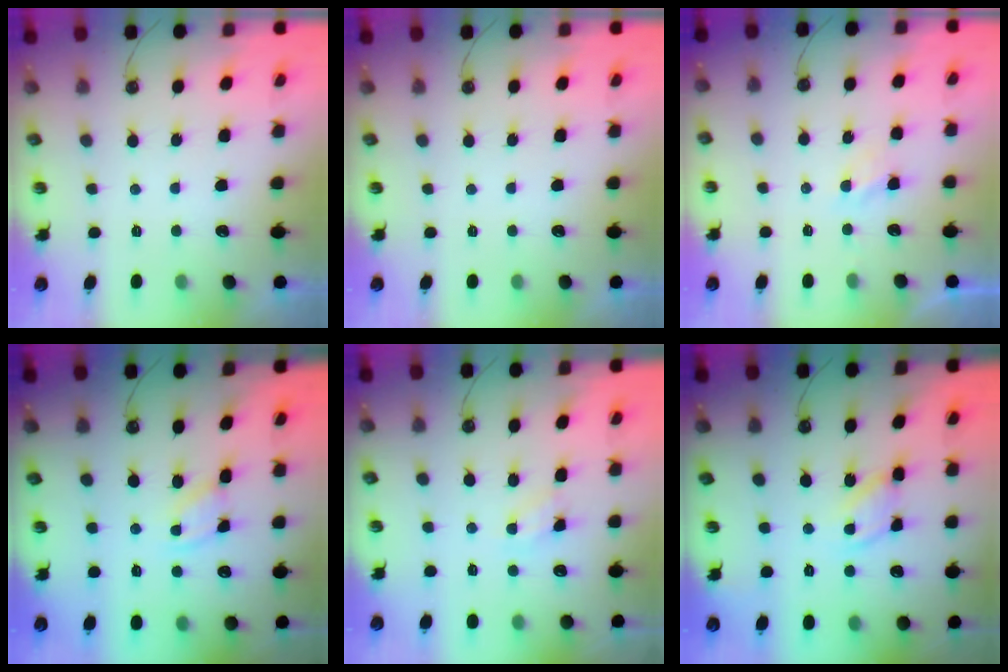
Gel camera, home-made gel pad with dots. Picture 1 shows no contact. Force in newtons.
{"total": 0.0}
{"total": 2.8, "press": 2.8, "slide": 0.2}
{"total": 2.6, "press": 2.6, "slide": 0.1}
{"total": 4.5, "press": 4.4, "slide": 0.6}
{"total": 10.8, "press": 10.8, "slide": 1.2}